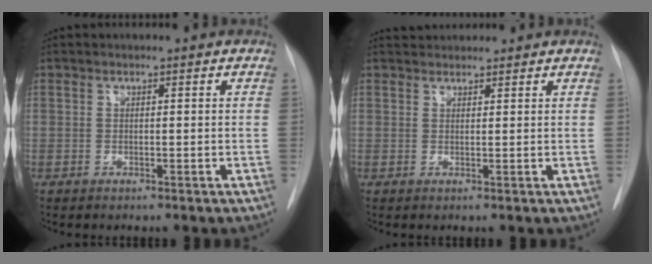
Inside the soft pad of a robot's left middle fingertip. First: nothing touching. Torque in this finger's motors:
{"motor_torque": [0.17, -0.19, -0.02, 0.00]}